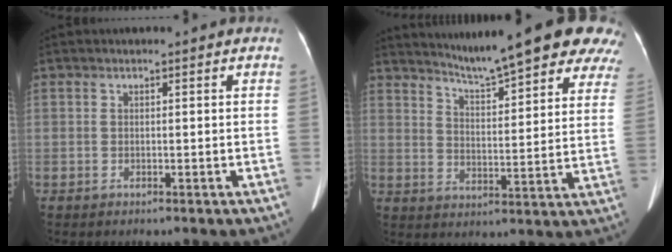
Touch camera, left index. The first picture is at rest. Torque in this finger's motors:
{"motor_torque": [1.01, -1.13, 0.24, 0.12]}